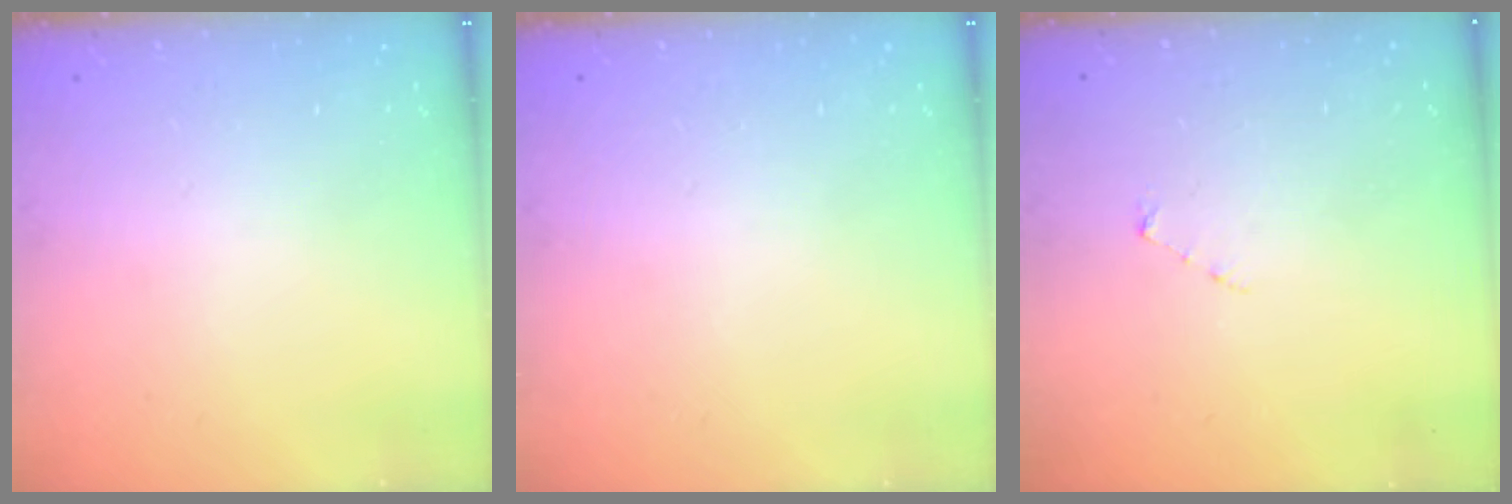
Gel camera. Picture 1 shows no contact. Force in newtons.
{"total": 0.0}
{"total": 3.7, "press": 3.7, "slide": 0.3}